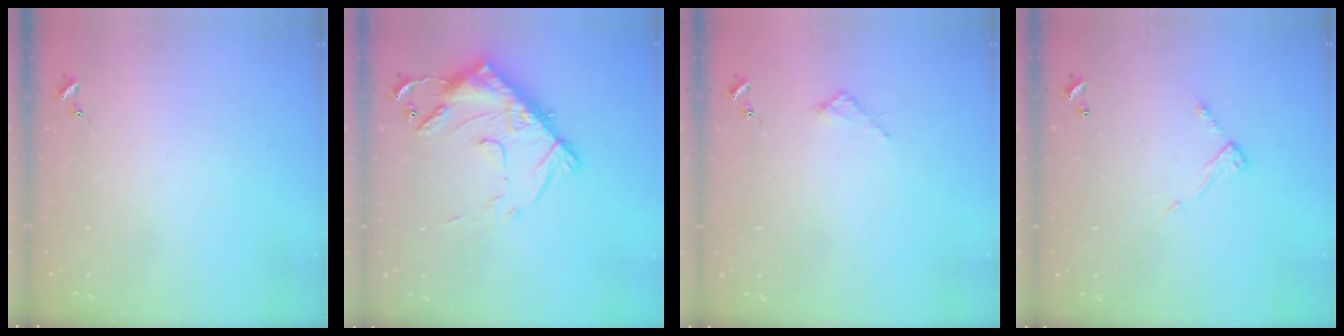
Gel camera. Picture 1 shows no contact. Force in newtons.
{"total": 16.8, "press": 16.7, "slide": 1.2}
{"total": 2.4, "press": 2.3, "slide": 0.3}
{"total": 6.6, "press": 6.6, "slide": 0.3}